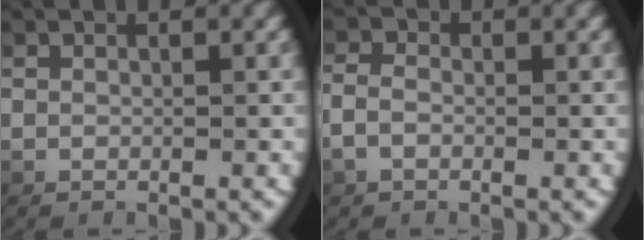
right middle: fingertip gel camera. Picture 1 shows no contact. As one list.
[{"total": 1.5, "force": [-0.6, 1.1, 1.0], "torque": [-0.026, 0.003, -0.014]}]